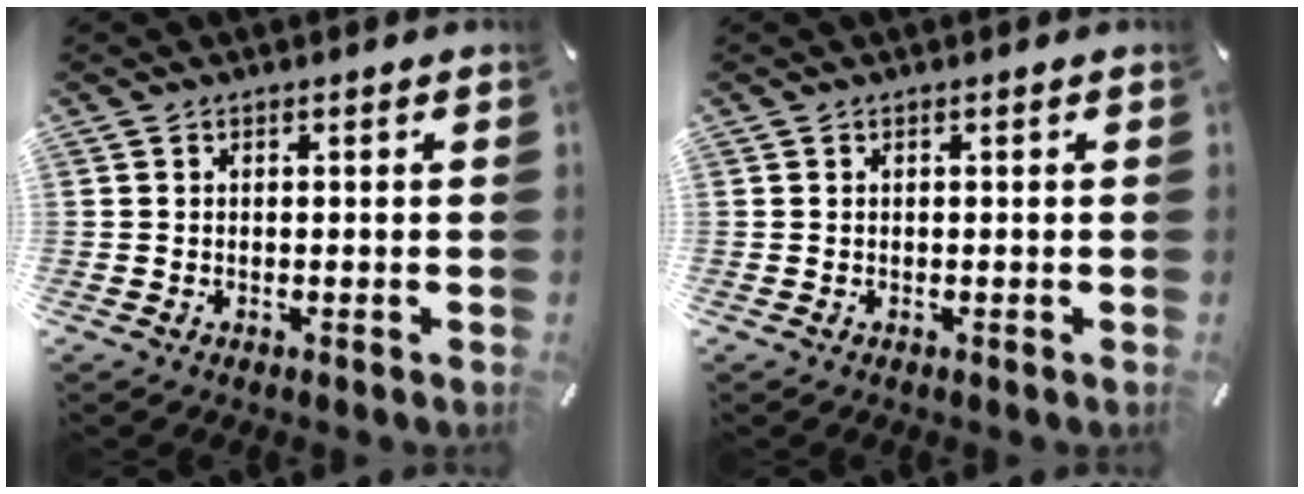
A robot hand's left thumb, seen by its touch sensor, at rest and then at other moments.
{"total": 0.0}